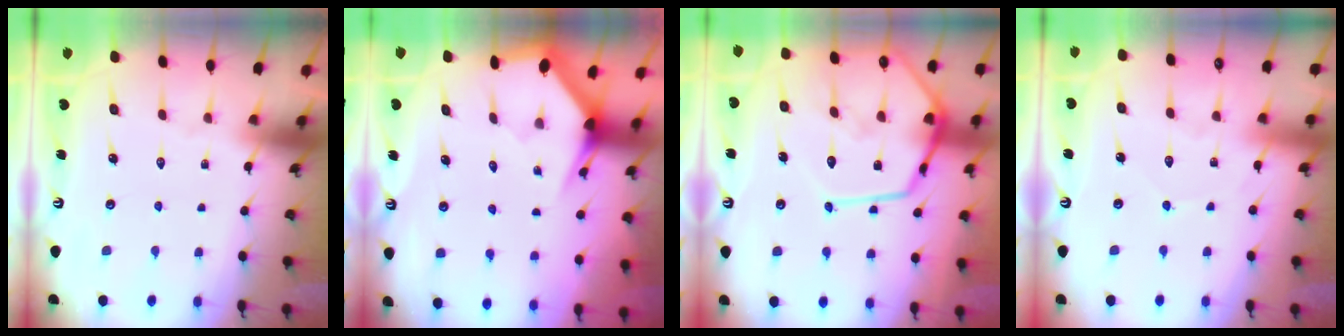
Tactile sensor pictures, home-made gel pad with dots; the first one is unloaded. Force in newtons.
{"total": 3.2, "press": 3.2, "slide": 0.1}
{"total": 18.2, "press": 18.1, "slide": 1.7}
{"total": 3.4, "press": 3.4, "slide": 0.4}